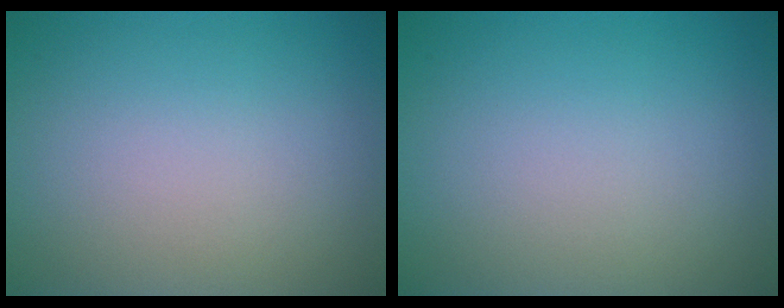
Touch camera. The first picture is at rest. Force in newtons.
{"total": 0.0}